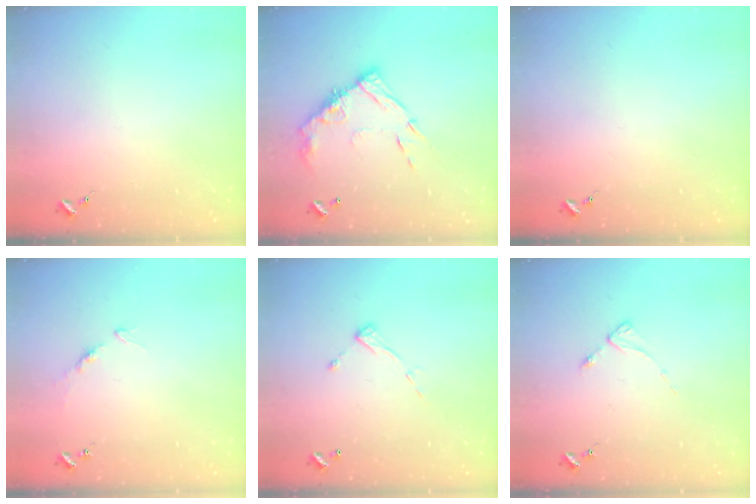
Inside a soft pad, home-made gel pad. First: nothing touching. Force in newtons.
{"total": 14.5, "press": 14.4, "slide": 1.3}
{"total": 0.0}
{"total": 4.9, "press": 4.8, "slide": 0.6}
{"total": 6.3, "press": 6.3, "slide": 0.3}
{"total": 2.9, "press": 2.8, "slide": 0.4}